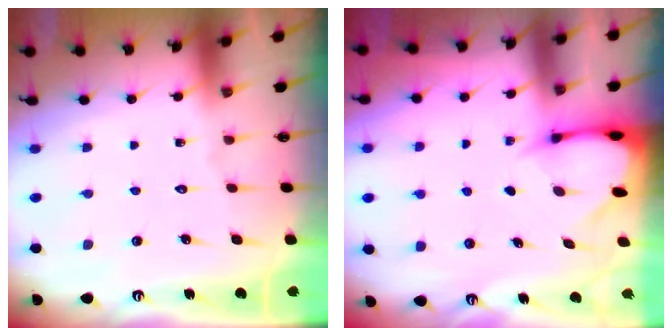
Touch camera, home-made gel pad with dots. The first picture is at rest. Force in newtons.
{"total": 3.2, "press": 3.2, "slide": 0.3}